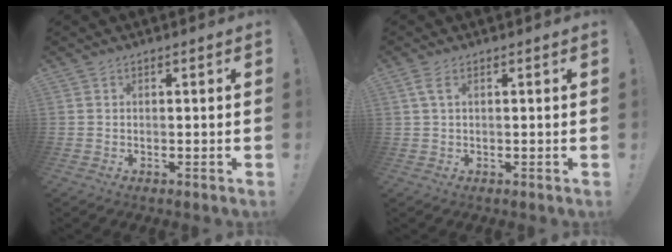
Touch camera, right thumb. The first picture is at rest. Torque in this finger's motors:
{"motor_torque": [0.11, 0.01, -0.25, 0.24, 0.02]}